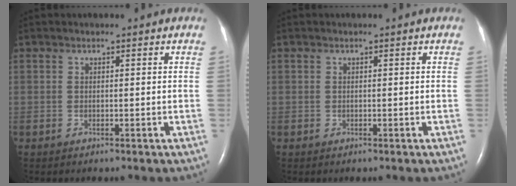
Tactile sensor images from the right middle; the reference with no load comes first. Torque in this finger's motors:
{"motor_torque": [0.15, -0.04, -0.05, -0.01]}